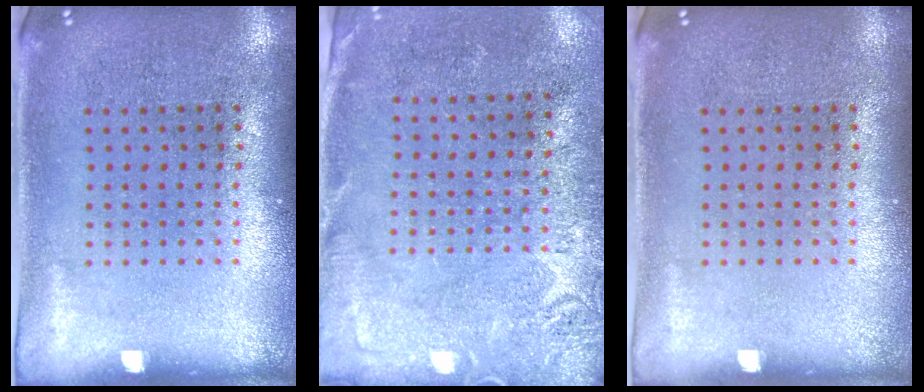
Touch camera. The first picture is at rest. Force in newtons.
{"total": 2.7, "press": 2.4, "slide": 1.2}
{"total": 0.0}